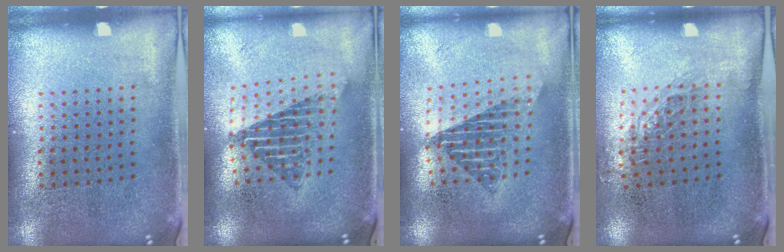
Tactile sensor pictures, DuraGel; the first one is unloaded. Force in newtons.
{"total": 1.7, "press": 1.4, "slide": 1.0}
{"total": 1.6, "press": 1.3, "slide": 0.9}
{"total": 0.7, "press": 0.7, "slide": 0.1}